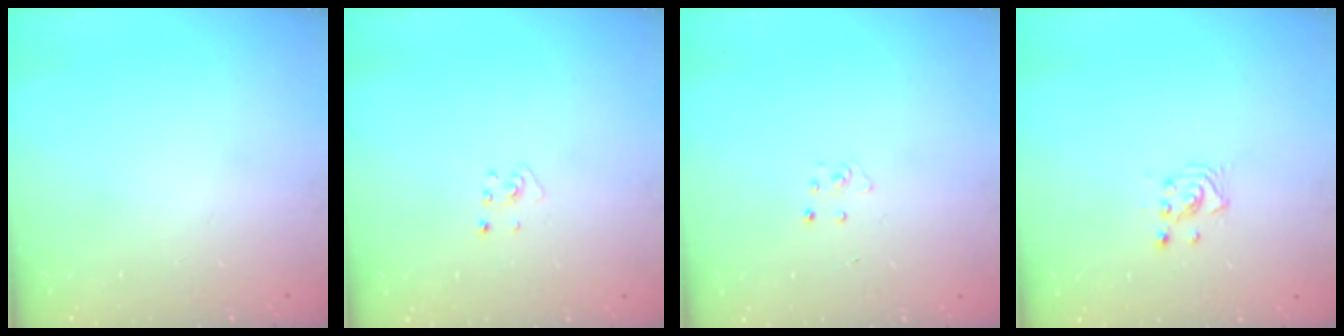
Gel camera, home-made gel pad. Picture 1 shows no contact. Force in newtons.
{"total": 3.7, "press": 3.7, "slide": 0.4}
{"total": 2.7, "press": 2.7, "slide": 0.3}
{"total": 3.0, "press": 2.9, "slide": 0.5}